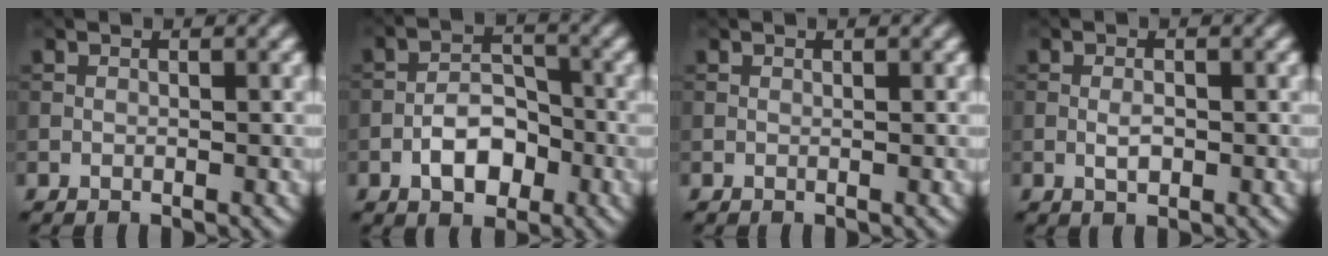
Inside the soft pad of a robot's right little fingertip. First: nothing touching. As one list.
[{"total": 4.3, "force": [-1.9, 2.4, 3.0], "torque": [-0.041, 0.010, -0.036]}, {"total": 0.0}, {"total": 1.4, "force": [-0.3, 0.6, 1.2], "torque": [-0.023, 0.002, -0.009]}]